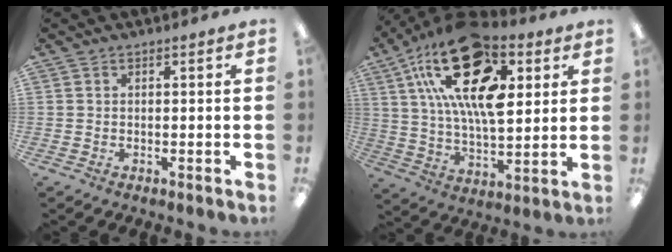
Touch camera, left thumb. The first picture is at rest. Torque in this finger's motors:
{"motor_torque": [2.61, 2.39, 2.33, -0.44, 0.60]}